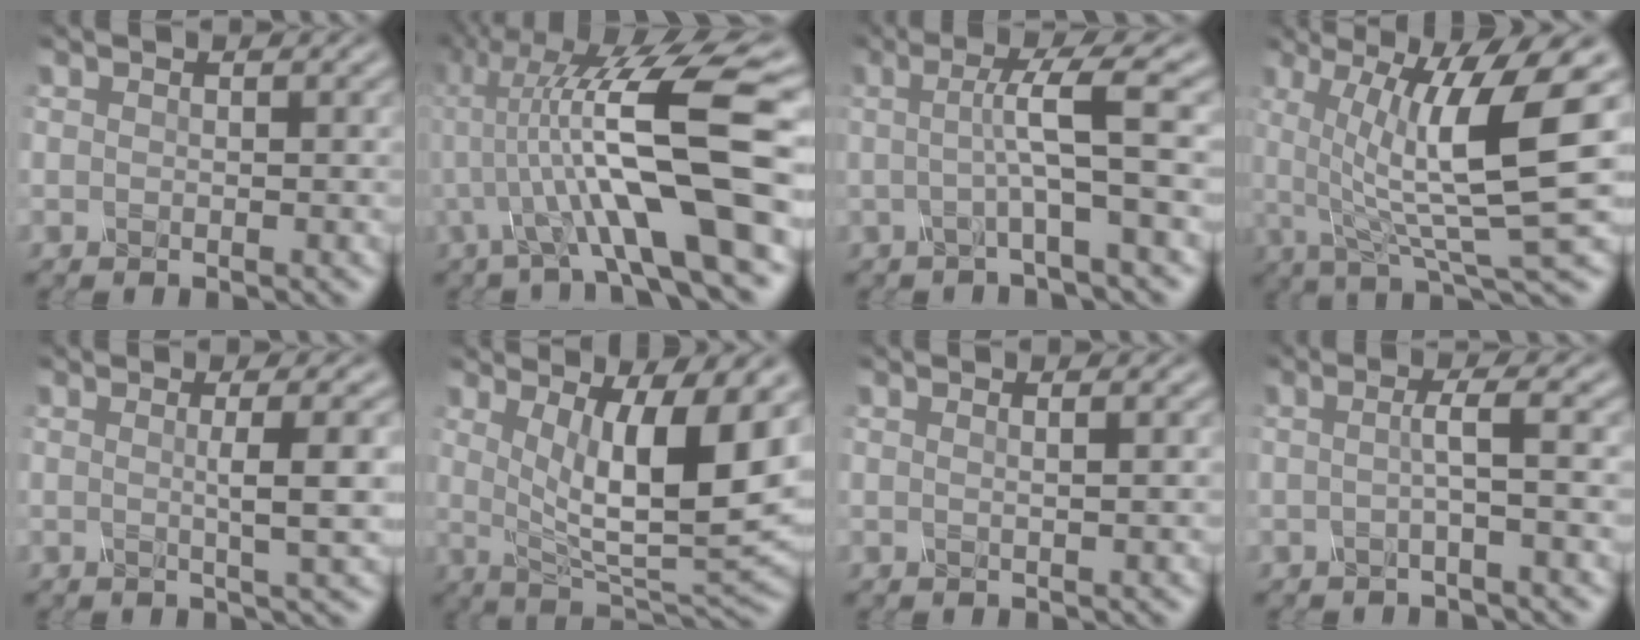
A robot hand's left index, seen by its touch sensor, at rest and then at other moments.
{"total": 13.6, "force": [-0.6, 2.2, 13.4], "torque": [-0.237, 0.028, -0.002]}
{"total": 4.3, "force": [-0.1, 0.2, 4.3], "torque": [-0.075, 0.001, -0.003]}
{"total": 10.6, "force": [1.5, 2.0, 10.3], "torque": [-0.182, -0.003, 0.034]}
{"total": 4.2, "force": [0.3, 0.6, 4.1], "torque": [-0.060, 0.004, 0.007]}
{"total": 10.8, "force": [2.3, 2.8, 10.1], "torque": [-0.156, -0.012, 0.045]}
{"total": 2.2, "force": [1.1, 1.0, 1.6], "torque": [-0.005, 0.011, -0.014]}
{"total": 2.2, "force": [-0.3, 0.3, 2.2], "torque": [-0.039, -0.002, -0.010]}